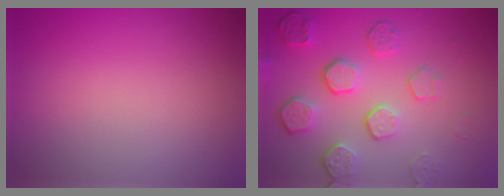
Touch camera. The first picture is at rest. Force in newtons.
{"total": 5.6, "press": 3.9, "slide": 4.0}